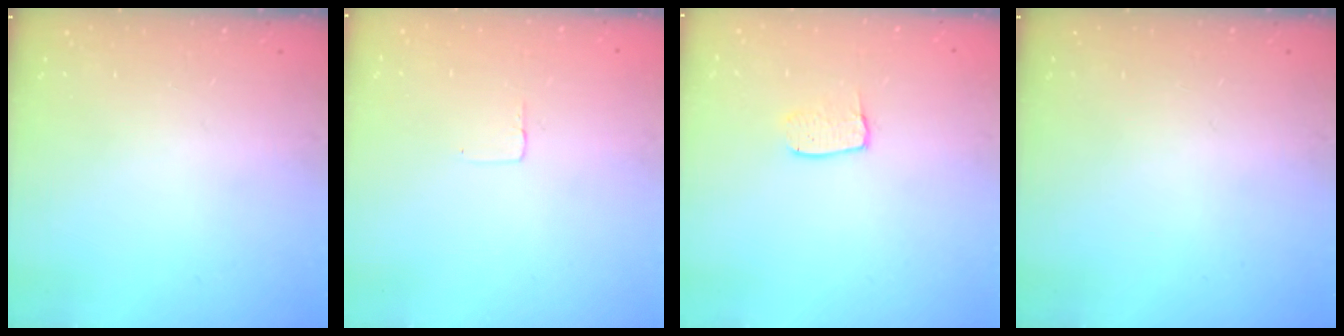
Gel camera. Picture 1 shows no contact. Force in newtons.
{"total": 2.5, "press": 2.5, "slide": 0.1}
{"total": 4.3, "press": 4.3, "slide": 0.3}
{"total": 0.0}